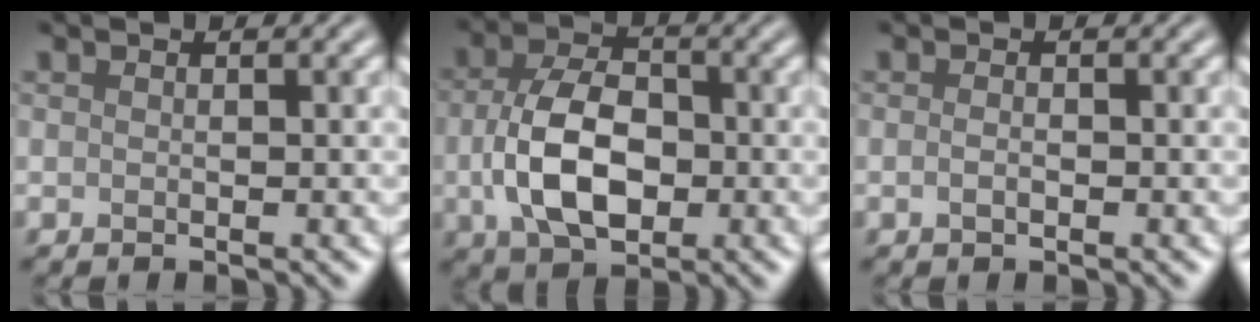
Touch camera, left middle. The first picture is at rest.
{"total": 7.2, "force": [-0.9, 4.4, 5.6], "torque": [-0.116, -0.002, -0.019]}
{"total": 0.8, "force": [-0.3, 0.4, 0.7], "torque": [-0.016, -0.001, -0.007]}